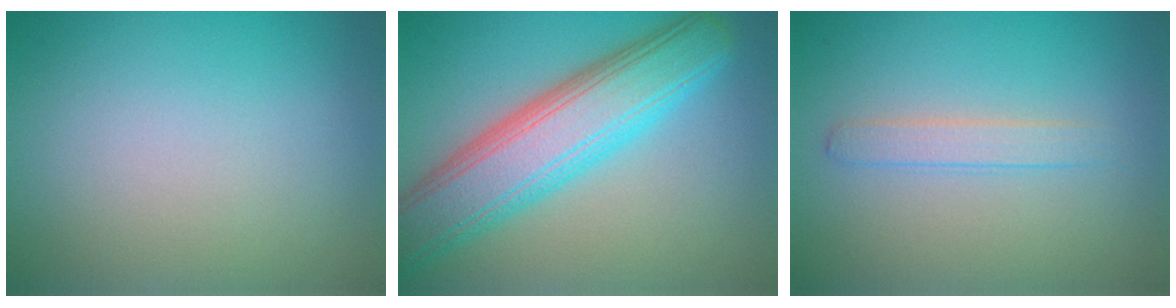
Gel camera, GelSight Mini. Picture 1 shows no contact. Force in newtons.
{"total": 8.2, "press": 8.2, "slide": 0.4}
{"total": 1.6, "press": 1.6, "slide": 0.0}